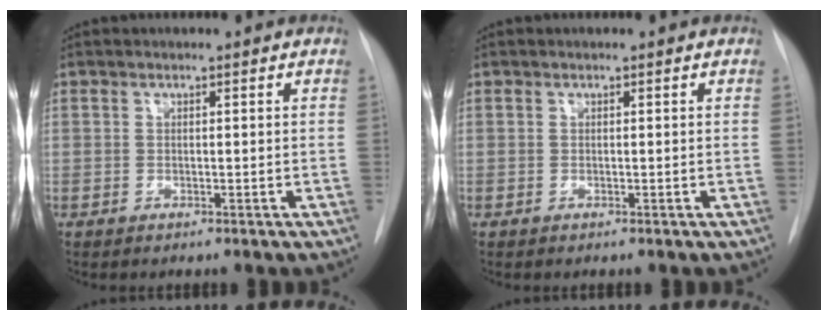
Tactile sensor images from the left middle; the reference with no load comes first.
{"total": 0.0}